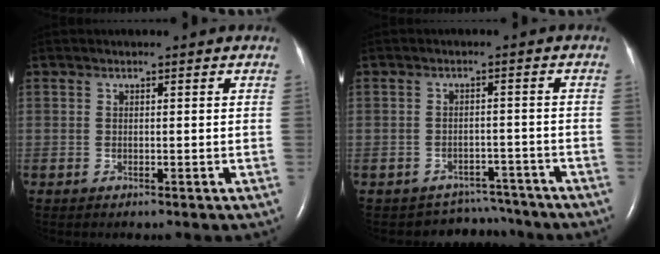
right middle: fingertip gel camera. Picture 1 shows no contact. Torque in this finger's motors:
{"motor_torque": [0.14, -0.18, -0.02, 0.00]}